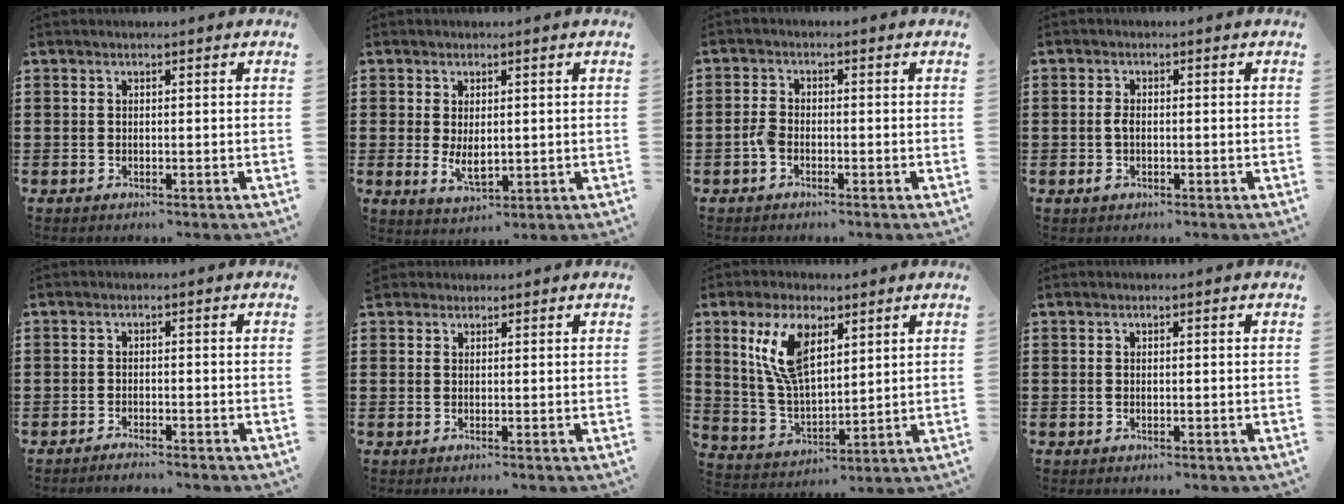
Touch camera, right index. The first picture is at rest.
{"total": 3.6, "force": [0.1, 1.9, 3.0], "torque": [-0.051, 0.000, 0.002]}
{"total": 2.3, "force": [-1.0, 1.3, 1.6], "torque": [-0.047, -0.002, -0.024]}
{"total": 2.0, "force": [-0.4, 1.0, 1.6], "torque": [-0.039, -0.001, -0.011]}
{"total": 1.4, "force": [-1.4, 0.0, 0.2], "torque": [-0.006, 0.002, -0.027]}
{"total": 1.0, "force": [0.9, 0.4, -0.2], "torque": [0.002, 0.002, 0.019]}
{"total": 10.7, "force": [4.6, 5.0, 8.2], "torque": [-0.179, 0.009, 0.084]}
{"total": 0.0}